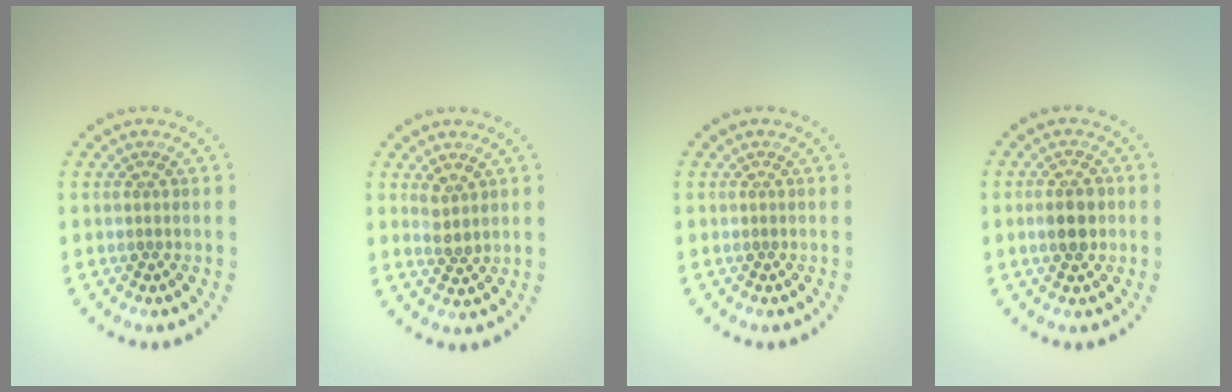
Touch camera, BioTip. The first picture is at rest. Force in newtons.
{"total": 1.8, "press": 1.5, "slide": 1.0}
{"total": 0.0}
{"total": 2.8, "press": 2.8, "slide": 0.2}